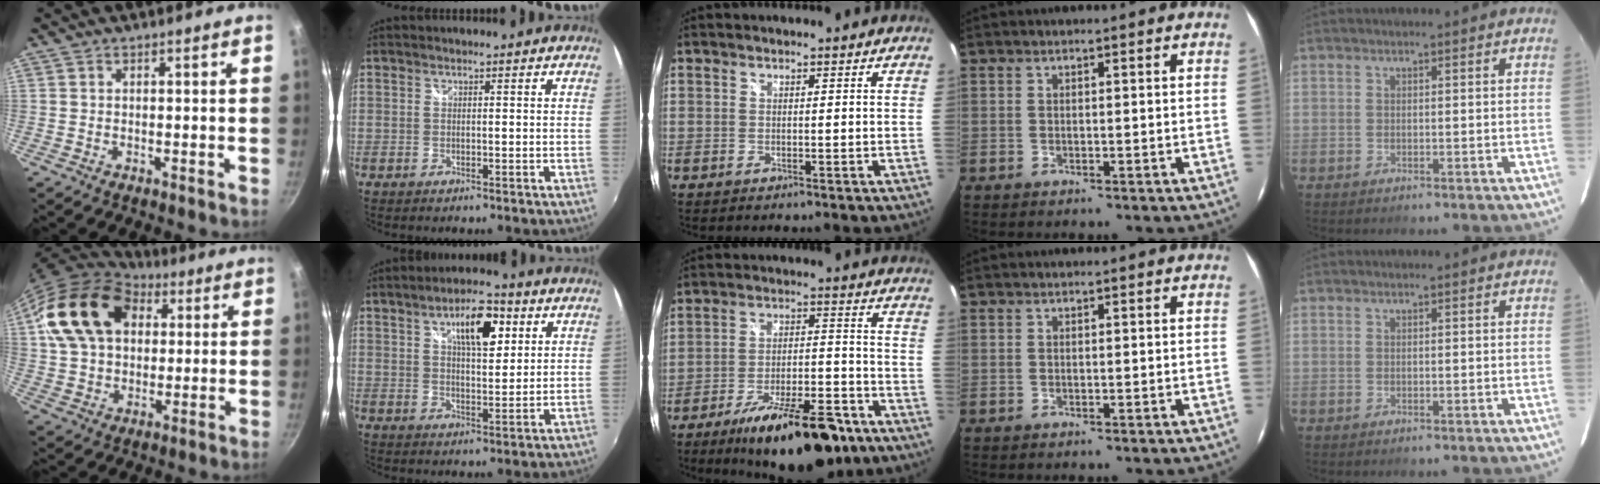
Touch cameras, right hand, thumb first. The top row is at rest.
{"thumb": {"total": 19.8, "force": [5.8, 13.9, 12.8], "torque": [-0.210, 0.010, 0.097]}, "index": {"total": 9.6, "force": [4.1, 3.7, 7.8], "torque": [-0.121, 0.019, 0.066]}, "middle": {"total": 20.0, "force": [-14.2, 6.3, 12.6], "torque": [-0.202, -0.013, -0.206]}}